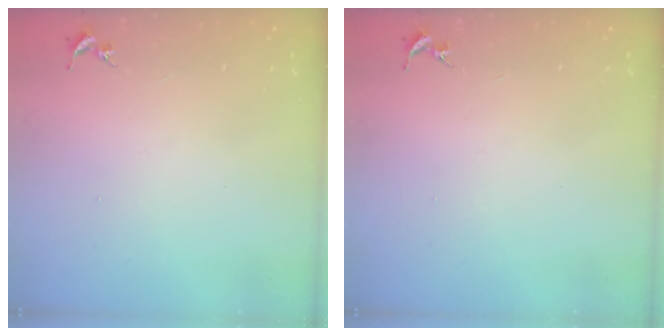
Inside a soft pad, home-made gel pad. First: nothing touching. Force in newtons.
{"total": 0.0}